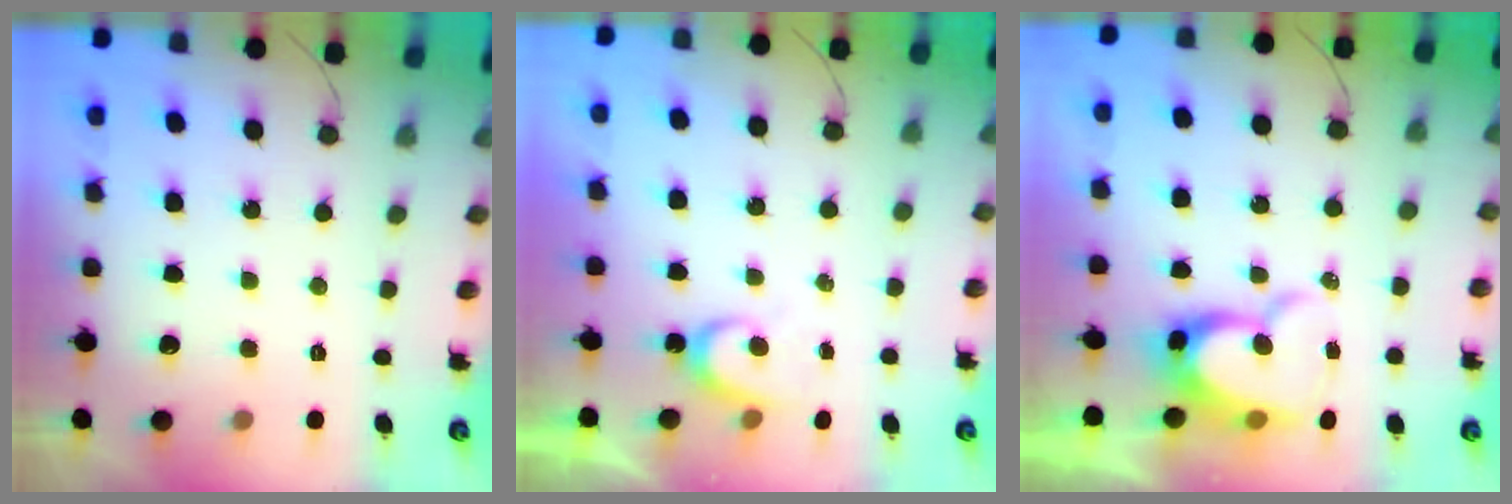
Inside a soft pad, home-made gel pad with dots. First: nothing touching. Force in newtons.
{"total": 3.7, "press": 3.7, "slide": 0.4}
{"total": 11.9, "press": 11.8, "slide": 1.1}